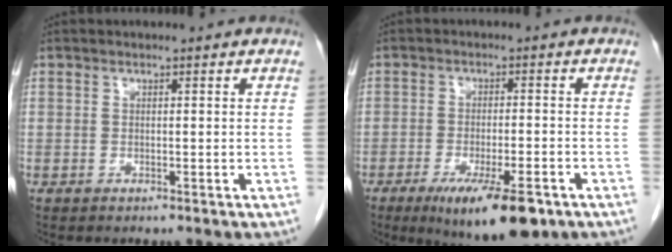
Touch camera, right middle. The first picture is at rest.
{"total": 11.3, "force": [-6.8, 2.5, 8.7], "torque": [-0.131, -0.019, -0.100]}